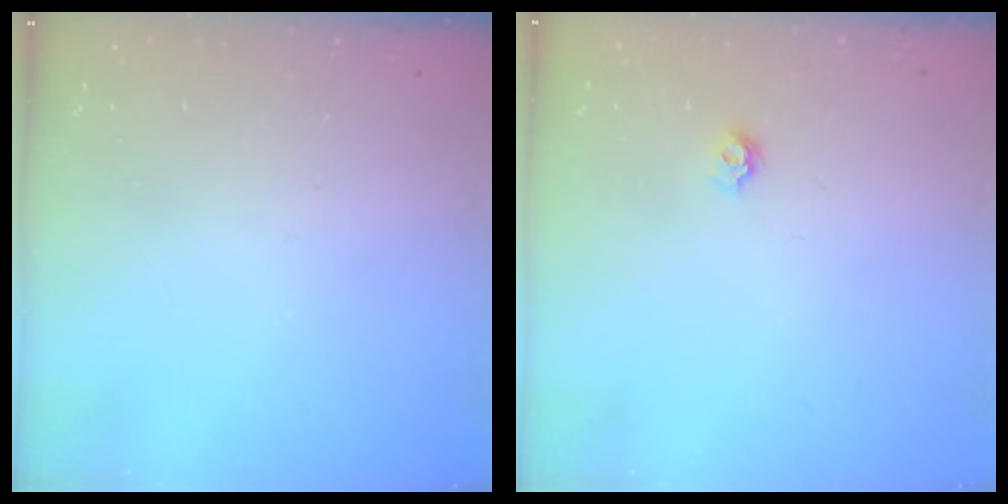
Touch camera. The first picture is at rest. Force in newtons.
{"total": 4.6, "press": 4.6, "slide": 0.6}